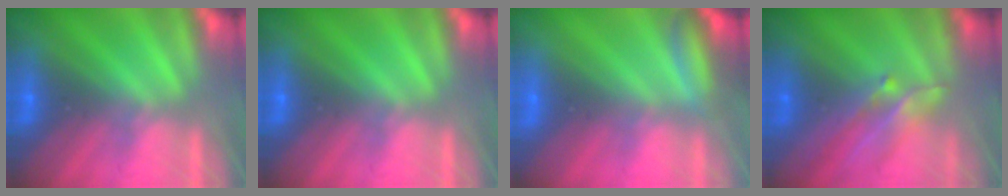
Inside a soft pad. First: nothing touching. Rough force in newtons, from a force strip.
{"total": 0.0}
{"total": 2.6}
{"total": 2.9}